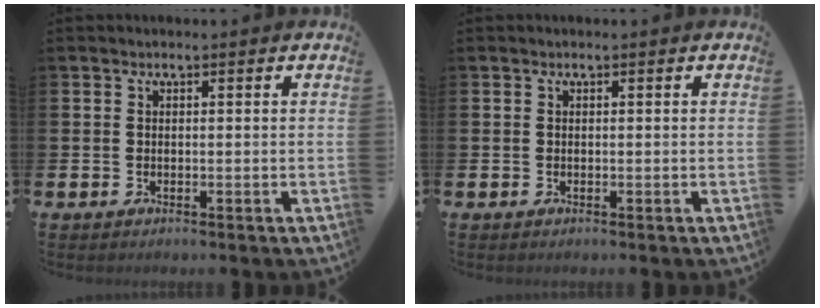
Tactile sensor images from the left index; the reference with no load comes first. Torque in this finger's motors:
{"motor_torque": [0.07, 0.01, 0.00, 0.00]}